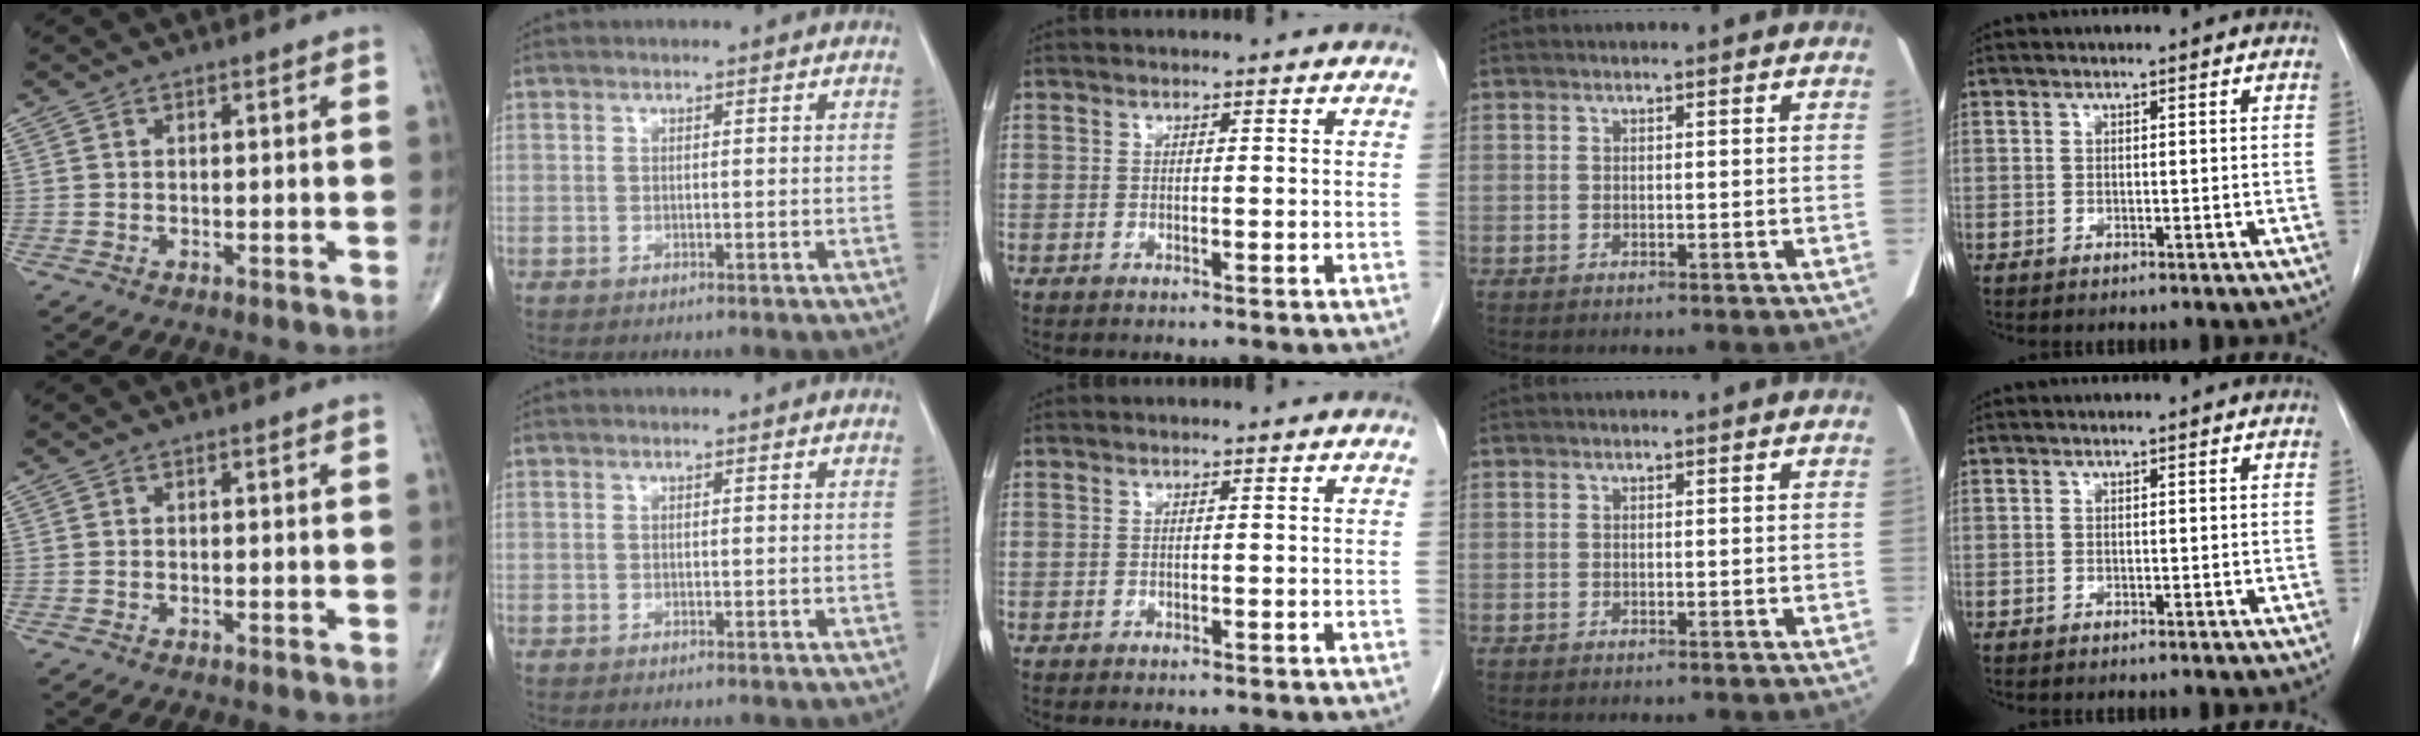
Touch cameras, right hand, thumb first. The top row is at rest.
{}